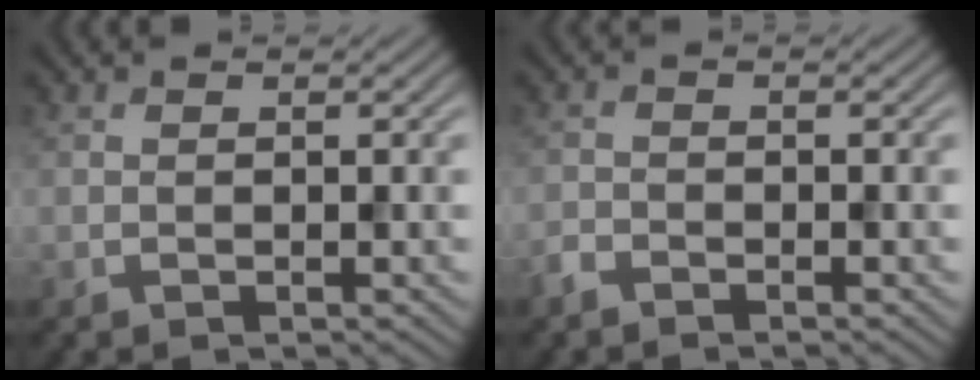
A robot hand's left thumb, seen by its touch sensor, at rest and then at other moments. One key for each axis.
{"total": 1.5, "fx": -1.3, "fy": 0.5, "fz": 0.4, "tx": -0.010, "ty": -0.001, "tz": -0.033}